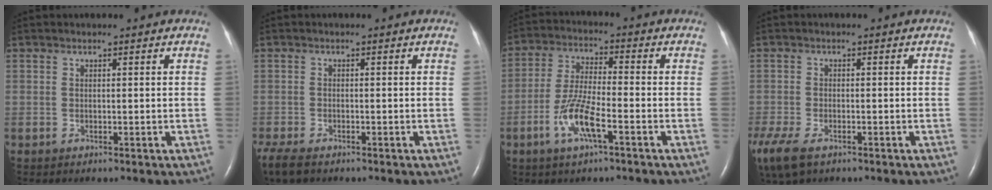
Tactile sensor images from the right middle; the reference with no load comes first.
{"total": 5.4, "force": [-4.1, 1.9, 2.9], "torque": [-0.064, -0.015, -0.071]}
{"total": 8.0, "force": [-3.6, 1.4, 7.0], "torque": [-0.151, -0.003, -0.069]}
{"total": 12.9, "force": [-7.8, 6.8, 7.8], "torque": [-0.221, -0.028, -0.124]}